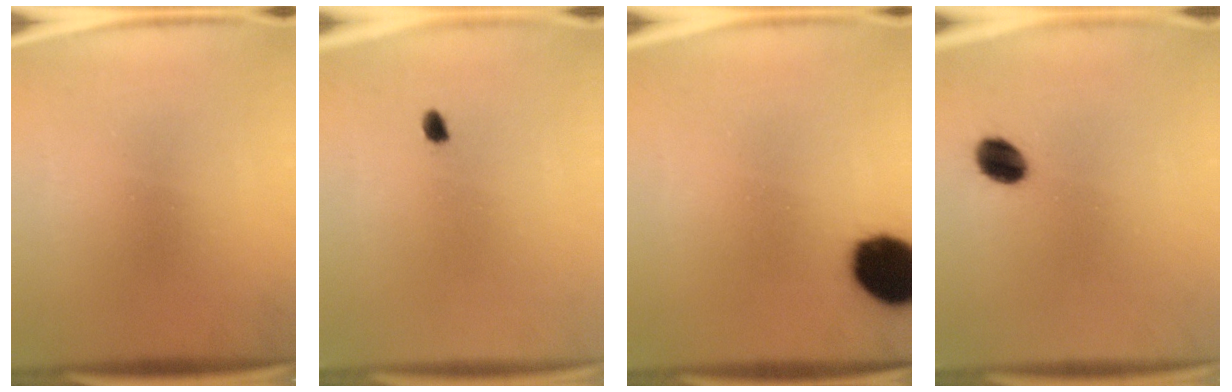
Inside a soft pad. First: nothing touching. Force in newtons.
{"total": 1.2}
{"total": 15.0}
{"total": 6.5}